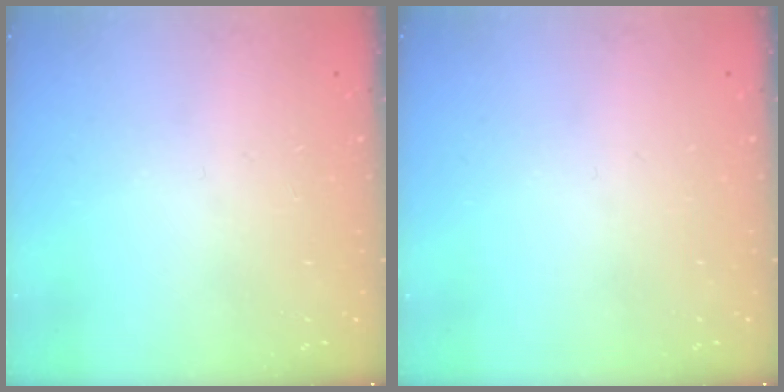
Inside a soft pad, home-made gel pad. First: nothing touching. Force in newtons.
{"total": 0.0}